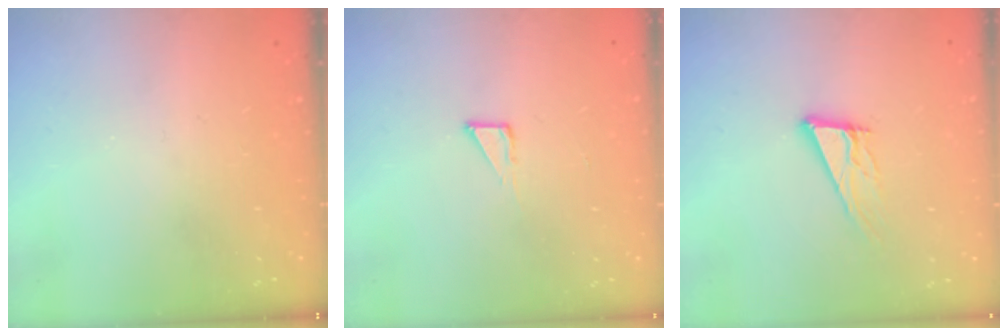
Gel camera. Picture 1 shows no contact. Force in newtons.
{"total": 2.7, "press": 2.7, "slide": 0.2}
{"total": 12.4, "press": 11.9, "slide": 3.3}